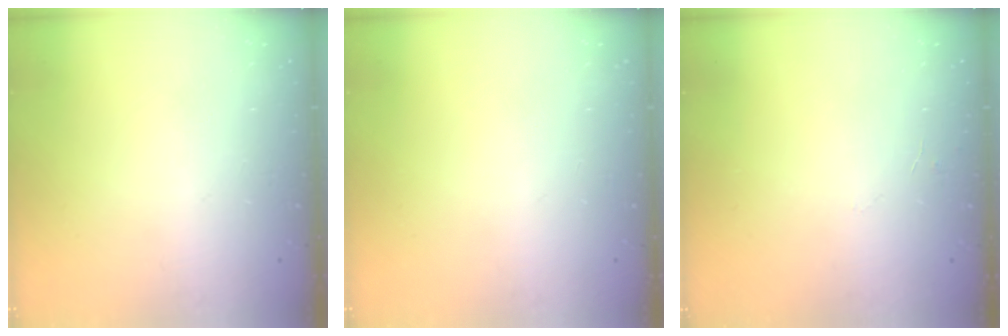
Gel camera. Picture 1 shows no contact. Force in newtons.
{"total": 0.0}
{"total": 3.6, "press": 3.6, "slide": 0.3}